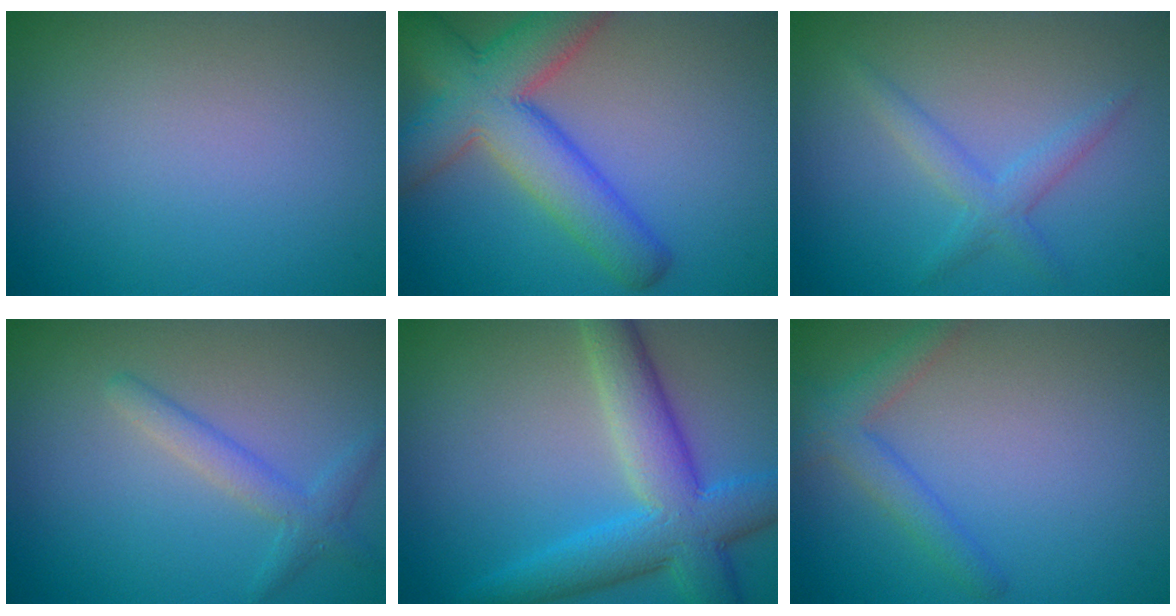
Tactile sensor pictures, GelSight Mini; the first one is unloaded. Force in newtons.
{"total": 8.2, "press": 8.2, "slide": 0.4}
{"total": 2.2, "press": 2.2, "slide": 0.1}
{"total": 2.3, "press": 2.3, "slide": 0.1}
{"total": 7.7, "press": 7.7, "slide": 0.3}
{"total": 2.5, "press": 2.5, "slide": 0.3}